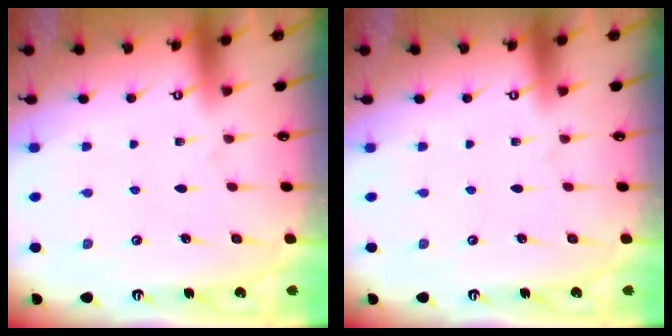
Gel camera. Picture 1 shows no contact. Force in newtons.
{"total": 0.0}